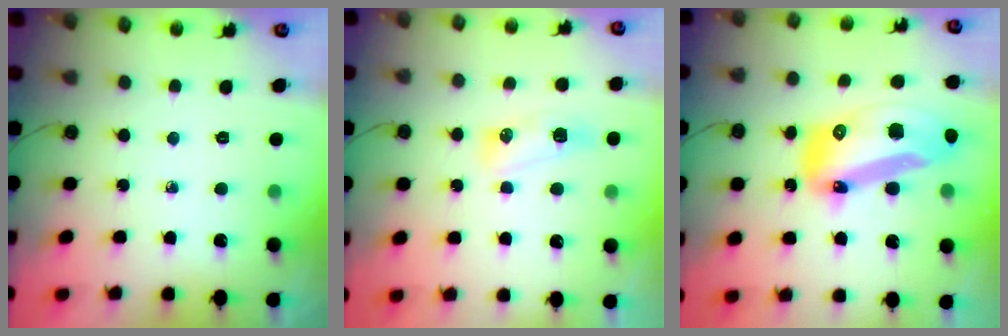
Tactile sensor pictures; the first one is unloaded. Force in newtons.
{"total": 12.0, "press": 8.6, "slide": 8.3}
{"total": 26.7, "press": 22.9, "slide": 13.8}